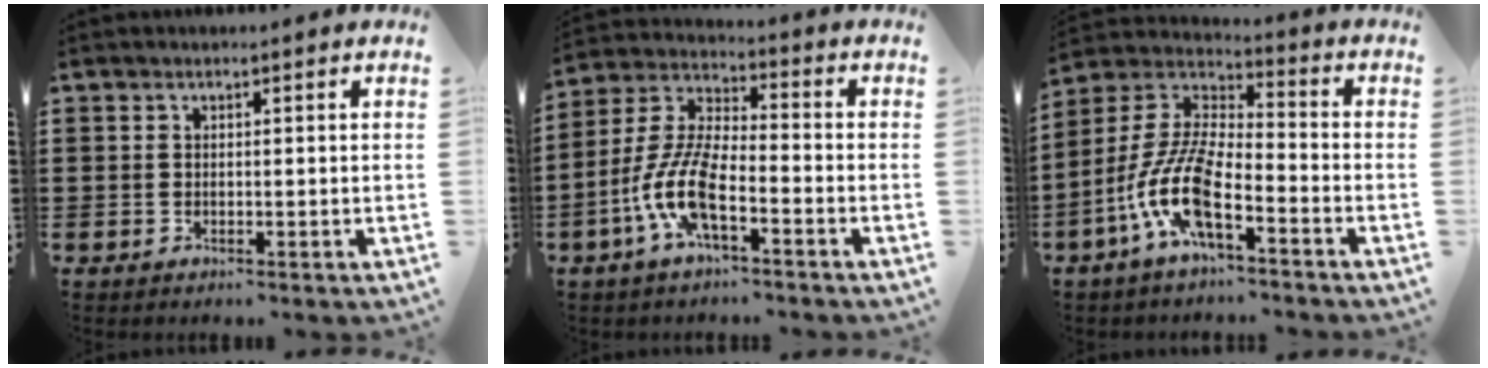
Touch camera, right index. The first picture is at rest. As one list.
[{"total": 9.4, "force": [-4.4, 2.9, 7.8], "torque": [-0.193, -0.011, -0.089]}, {"total": 11.5, "force": [-6.1, 3.4, 9.1], "torque": [-0.228, -0.017, -0.127]}]